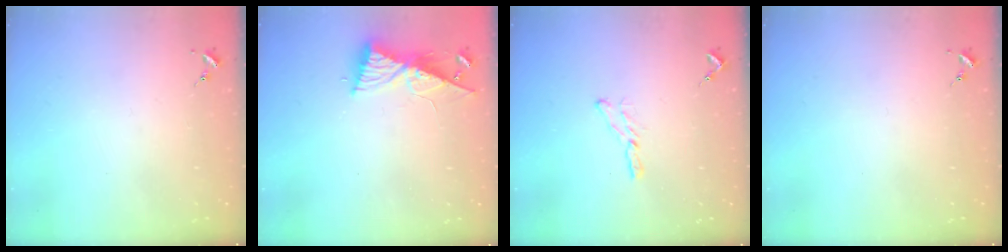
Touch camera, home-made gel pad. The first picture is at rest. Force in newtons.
{"total": 9.3, "press": 9.3, "slide": 0.8}
{"total": 6.3, "press": 6.3, "slide": 0.2}
{"total": 0.0}